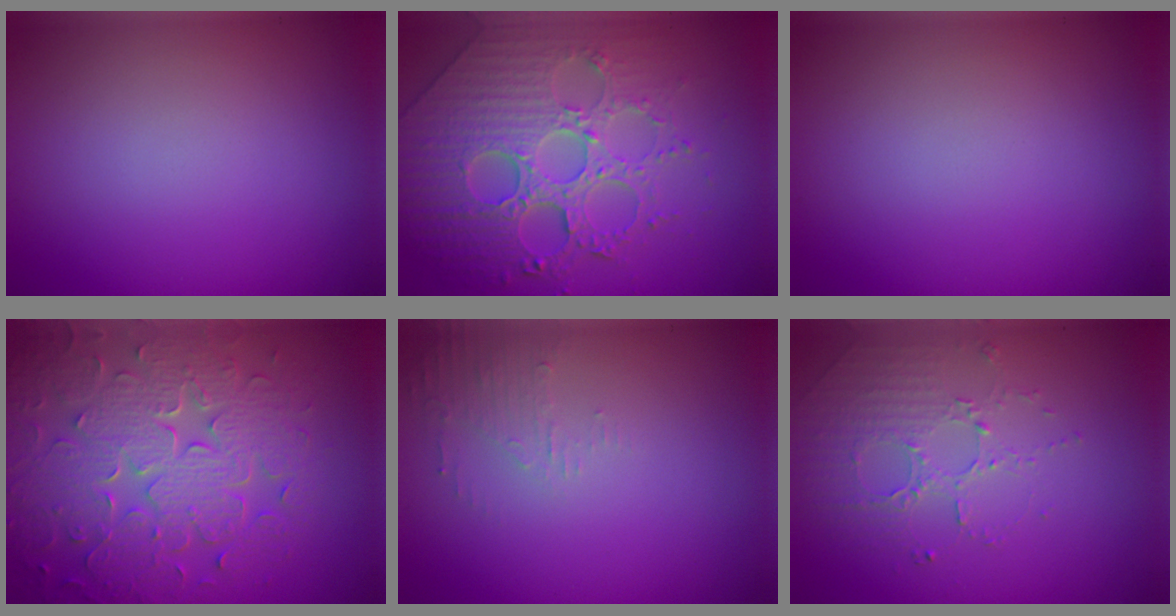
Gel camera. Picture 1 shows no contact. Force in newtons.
{"total": 8.2, "press": 6.0, "slide": 5.5}
{"total": 0.0}
{"total": 8.8, "press": 6.4, "slide": 6.0}
{"total": 1.6, "press": 1.5, "slide": 0.4}
{"total": 1.9, "press": 1.5, "slide": 1.1}